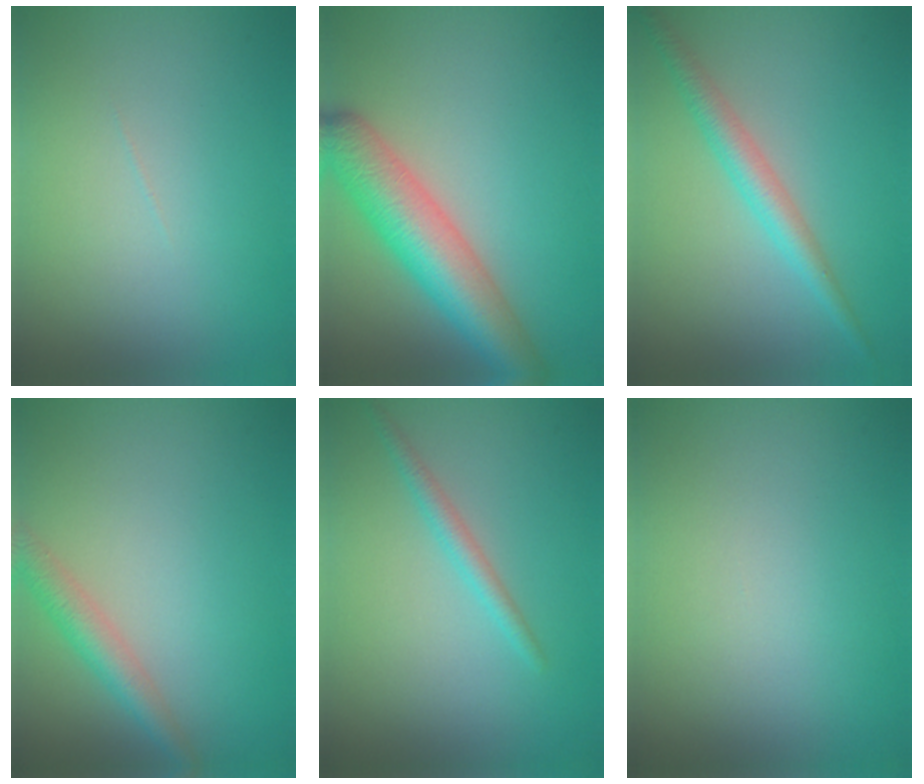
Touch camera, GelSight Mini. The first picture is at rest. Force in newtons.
{"total": 7.2, "press": 7.2, "slide": 0.2}
{"total": 2.8, "press": 2.8, "slide": 0.1}
{"total": 2.8, "press": 2.8, "slide": 0.1}
{"total": 1.7, "press": 1.7, "slide": 0.1}
{"total": 0.0}